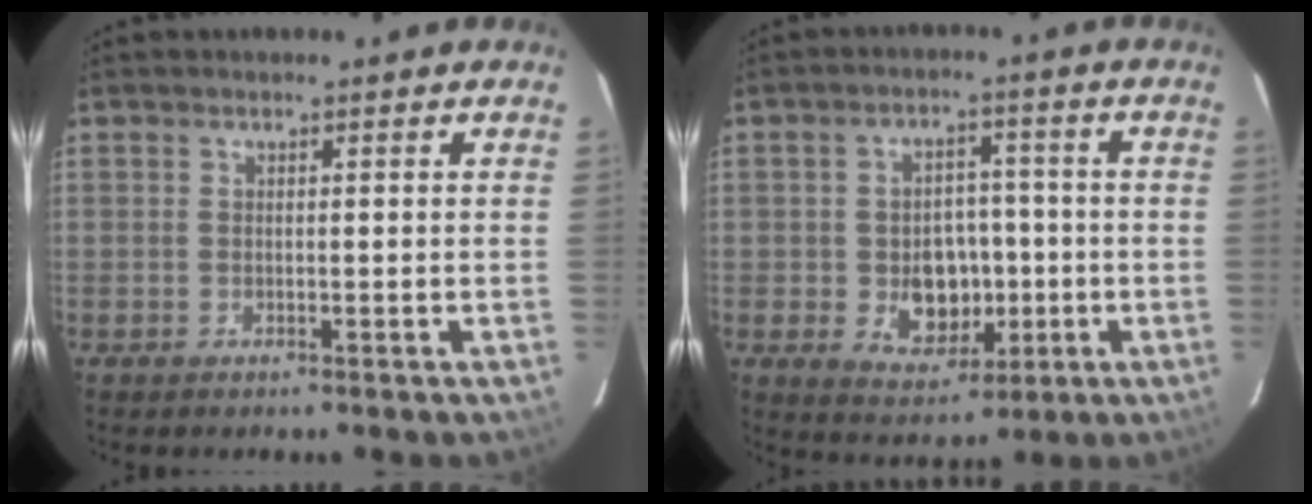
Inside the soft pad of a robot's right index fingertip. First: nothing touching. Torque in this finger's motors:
{"motor_torque": [0.35, 0.08, 0.10, 0.00]}